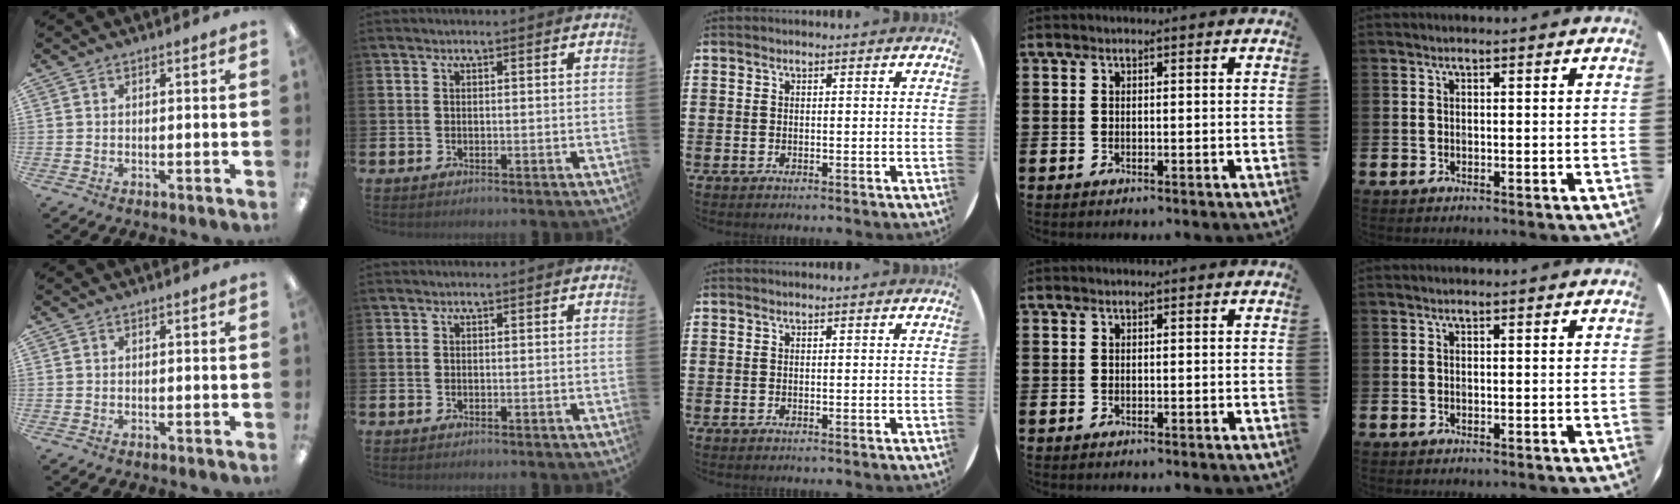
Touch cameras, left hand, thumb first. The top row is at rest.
{}